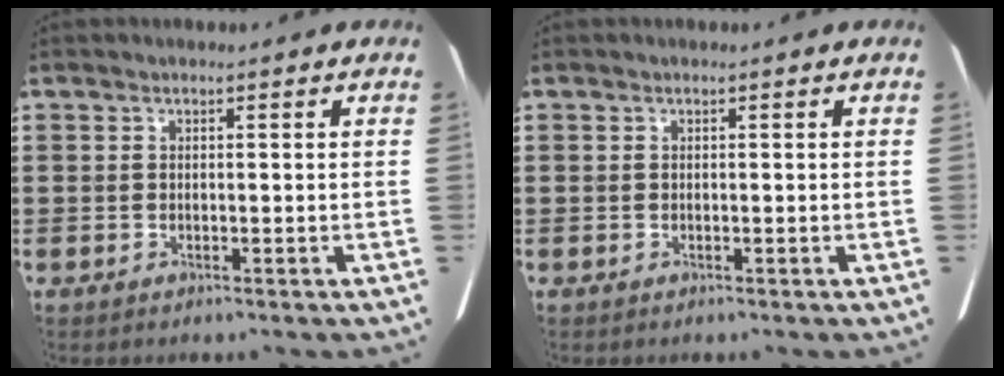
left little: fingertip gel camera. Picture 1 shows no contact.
{"total": 0.0}